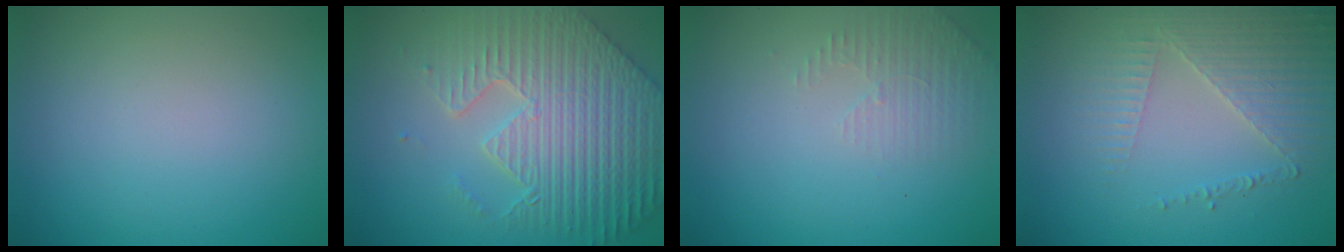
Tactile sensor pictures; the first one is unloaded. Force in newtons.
{"total": 8.6, "press": 6.5, "slide": 5.6}
{"total": 1.9, "press": 1.8, "slide": 0.6}
{"total": 3.5, "press": 3.3, "slide": 1.2}